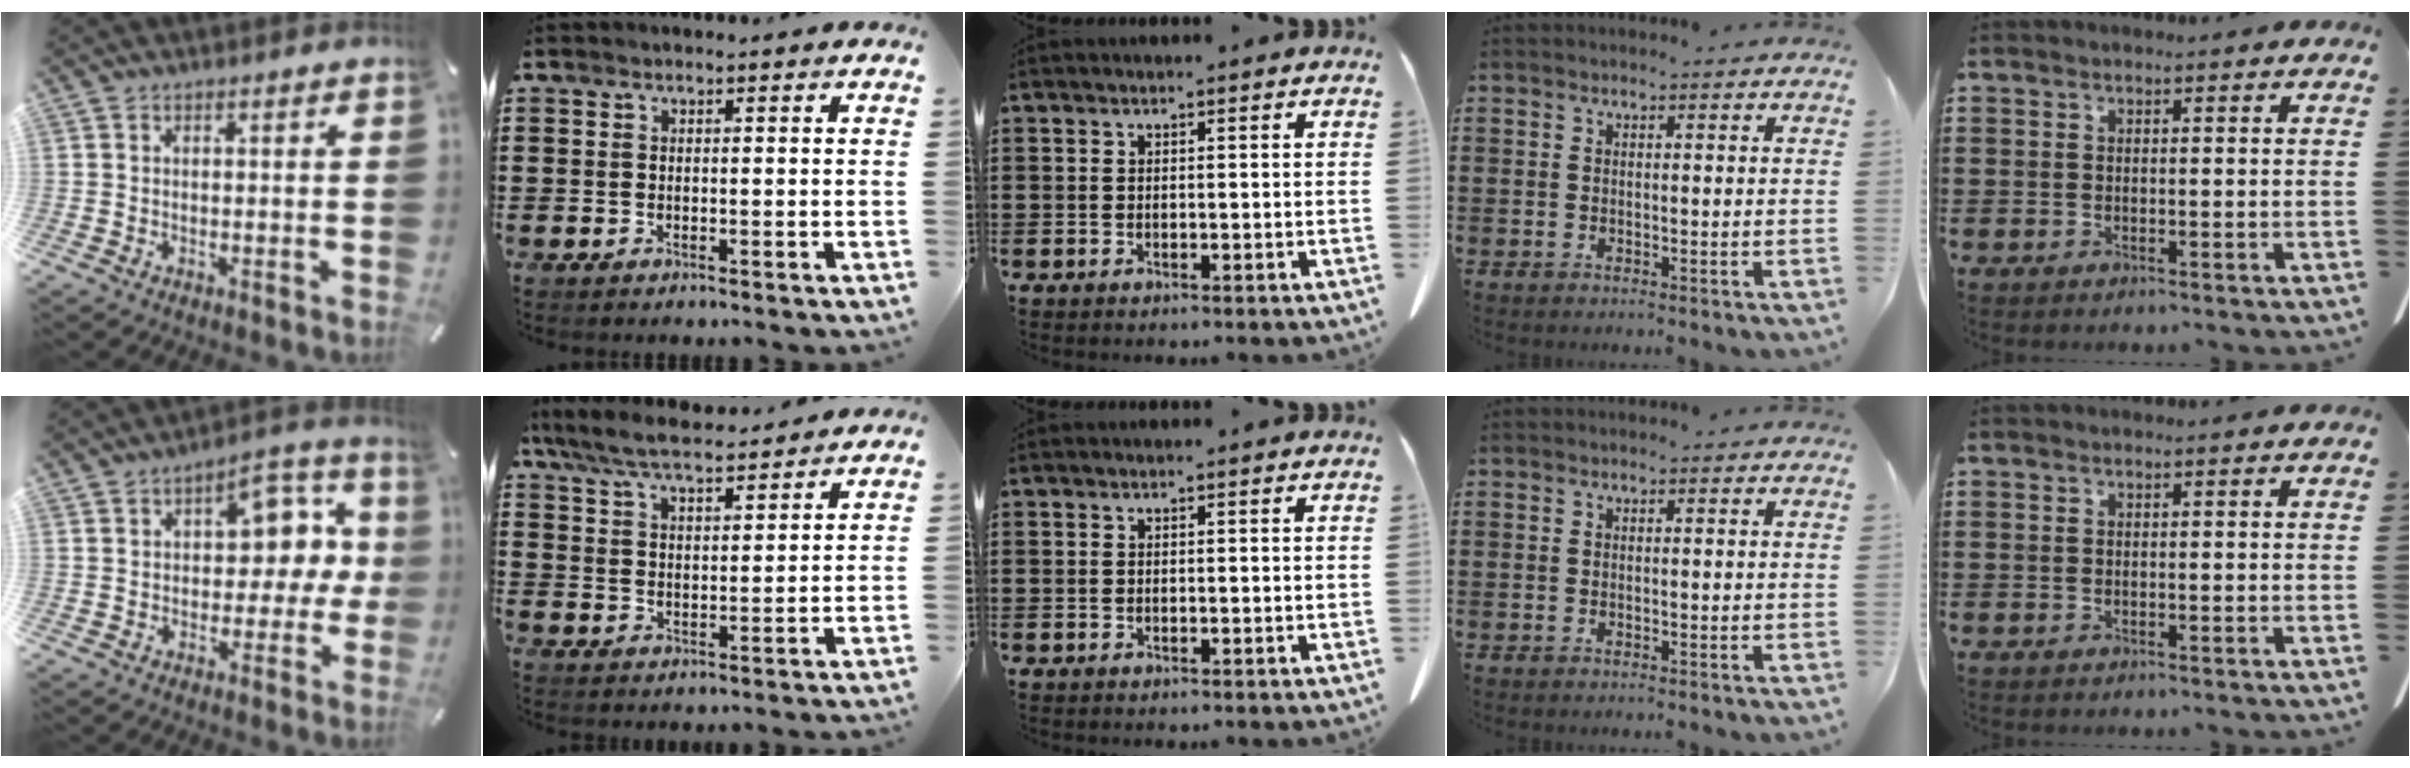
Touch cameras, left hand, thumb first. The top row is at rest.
{"thumb": {"total": 13.4, "force": [3.5, 8.1, 10.1], "torque": [-0.120, -0.018, 0.057]}, "index": {"total": 7.0, "force": [6.3, 1.1, 2.7], "torque": [-0.076, -0.024, 0.113]}}